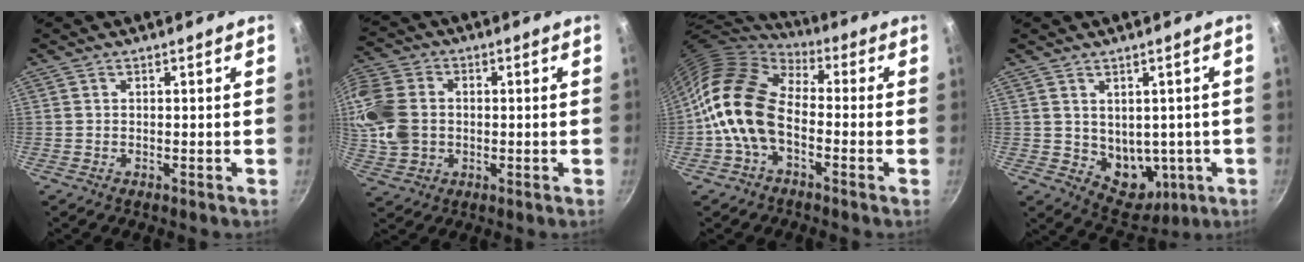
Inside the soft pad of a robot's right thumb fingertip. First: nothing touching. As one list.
[{"total": 15.1, "force": [0.4, 11.9, 9.3], "torque": [-0.200, 0.015, 0.004]}, {"total": 14.3, "force": [-3.0, 9.1, 10.6], "torque": [-0.169, 0.035, -0.075]}, {"total": 9.2, "force": [-0.5, 7.0, 5.9], "torque": [-0.051, -0.011, 0.018]}]